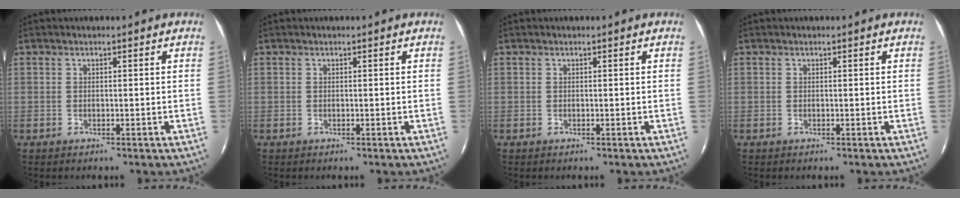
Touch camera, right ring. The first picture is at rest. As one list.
[{"total": 0.0}, {"total": 0.0}, {"total": 0.0}]